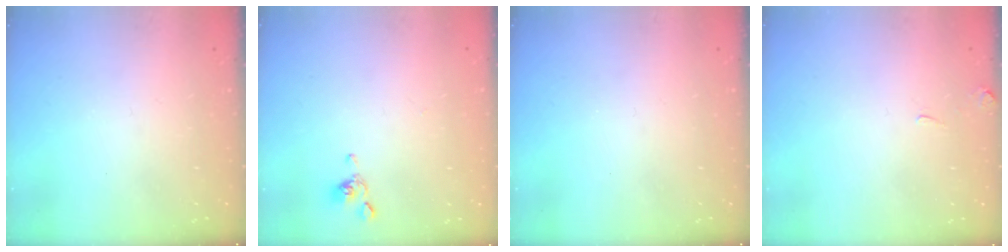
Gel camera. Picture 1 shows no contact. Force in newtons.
{"total": 2.2, "press": 2.2, "slide": 0.2}
{"total": 0.0}
{"total": 1.1, "press": 1.0, "slide": 0.5}